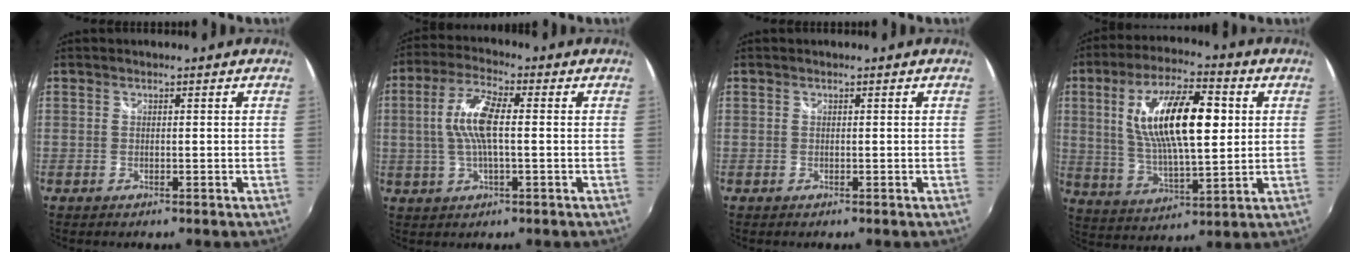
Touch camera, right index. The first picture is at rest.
{"total": 9.1, "force": [0.4, 2.6, 8.7], "torque": [-0.174, 0.008, 0.008]}
{"total": 0.0}
{"total": 17.8, "force": [3.7, 6.1, 16.3], "torque": [-0.297, 0.013, 0.069]}